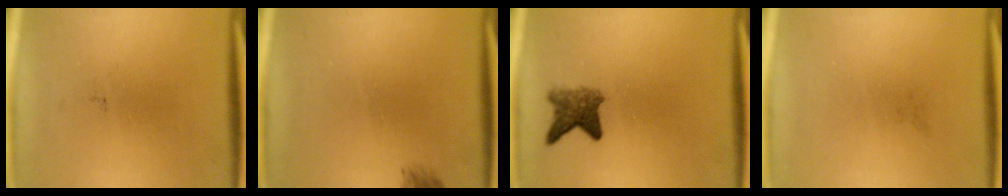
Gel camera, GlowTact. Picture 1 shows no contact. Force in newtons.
{"total": 1.2}
{"total": 3.9}
{"total": 0.0}